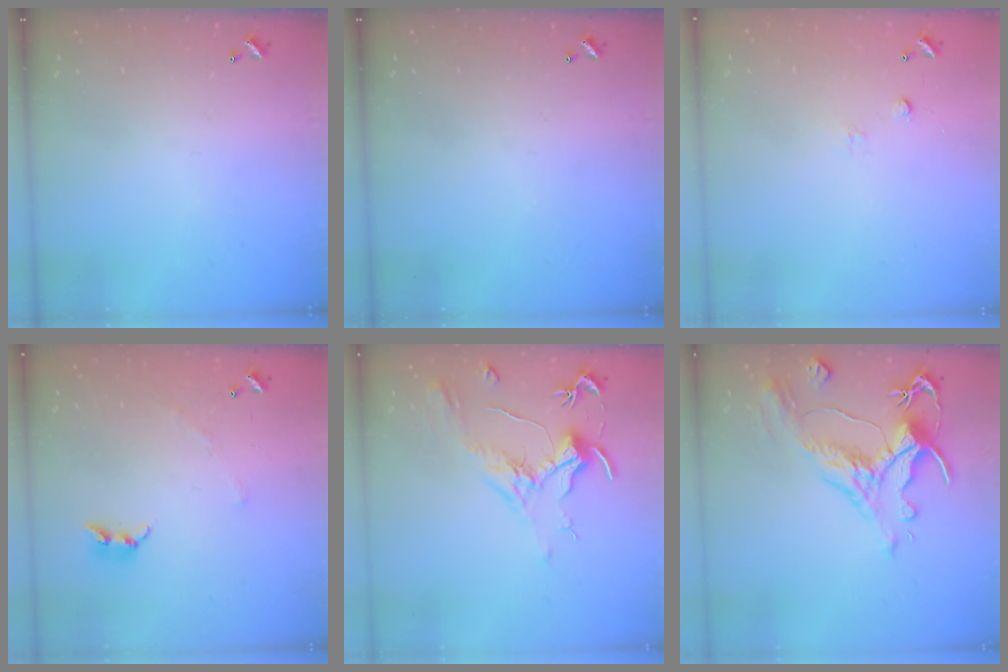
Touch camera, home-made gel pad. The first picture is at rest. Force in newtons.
{"total": 0.0}
{"total": 4.9, "press": 4.9, "slide": 0.7}
{"total": 3.8, "press": 3.7, "slide": 0.9}
{"total": 1.8, "press": 1.6, "slide": 0.9}
{"total": 1.8, "press": 0.9, "slide": 1.5}